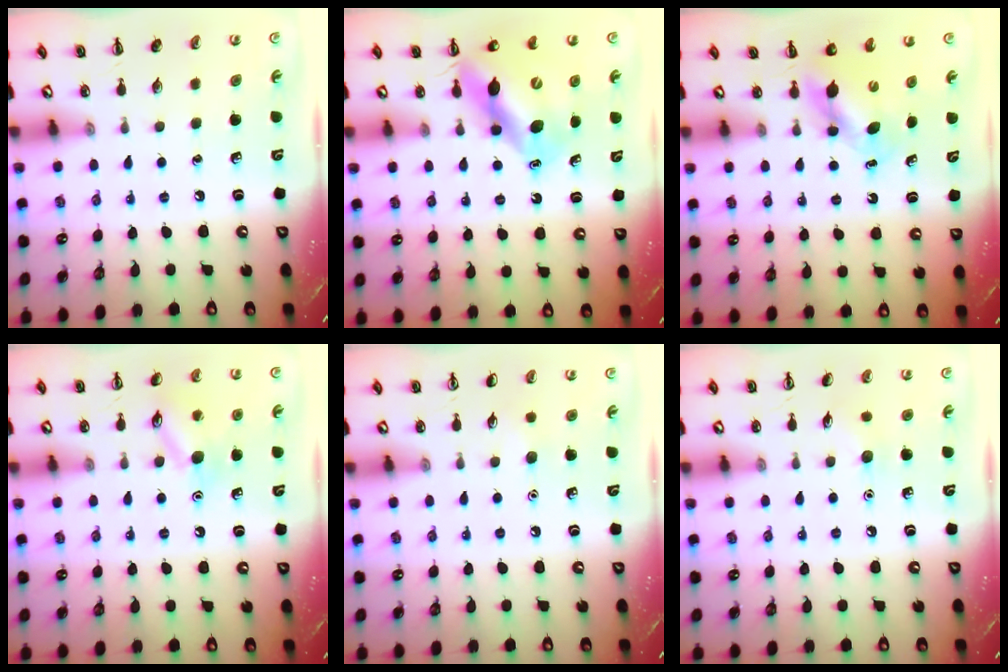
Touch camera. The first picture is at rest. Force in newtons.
{"total": 11.9, "press": 11.5, "slide": 3.2}
{"total": 5.0, "press": 5.0, "slide": 0.3}
{"total": 10.1, "press": 10.0, "slide": 0.9}
{"total": 3.4, "press": 3.3, "slide": 1.0}
{"total": 5.1, "press": 4.9, "slide": 1.5}